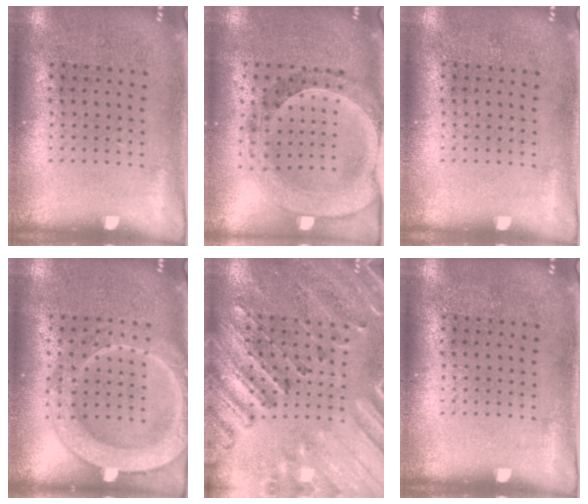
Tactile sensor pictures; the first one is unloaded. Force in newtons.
{"total": 1.4, "press": 1.4, "slide": 0.2}
{"total": 0.0}
{"total": 4.2, "press": 4.2, "slide": 0.5}
{"total": 2.7, "press": 2.6, "slide": 0.8}
{"total": 0.0}